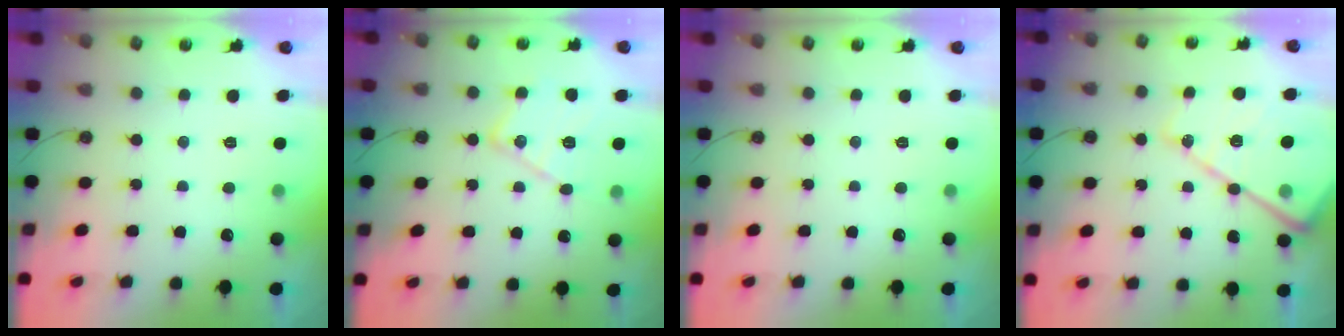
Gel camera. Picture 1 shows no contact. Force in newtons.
{"total": 14.8, "press": 14.7, "slide": 1.1}
{"total": 0.0}
{"total": 19.5, "press": 19.4, "slide": 1.6}